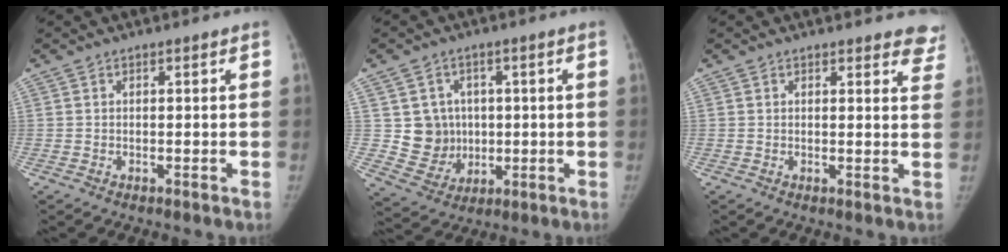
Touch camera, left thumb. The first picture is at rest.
{"total": 8.4, "force": [0.7, 8.0, 2.2], "torque": [0.006, 0.003, 0.026]}
{"total": 6.2, "force": [5.6, 2.2, 1.5], "torque": [0.027, -0.026, 0.037]}